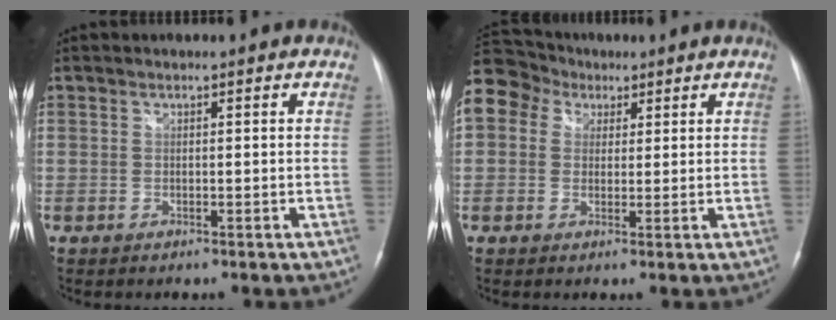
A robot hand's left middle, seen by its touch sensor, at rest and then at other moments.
{"total": 20.3, "force": [8.9, 16.2, 8.5], "torque": [-0.279, 0.113, 0.175]}